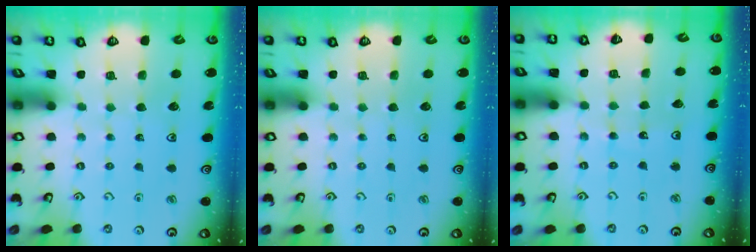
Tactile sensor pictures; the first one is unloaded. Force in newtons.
{"total": 0.0}
{"total": 4.4, "press": 4.4, "slide": 0.4}